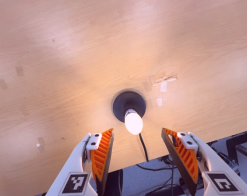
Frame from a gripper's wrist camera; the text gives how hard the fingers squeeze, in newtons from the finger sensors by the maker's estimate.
{"total": 0.0}